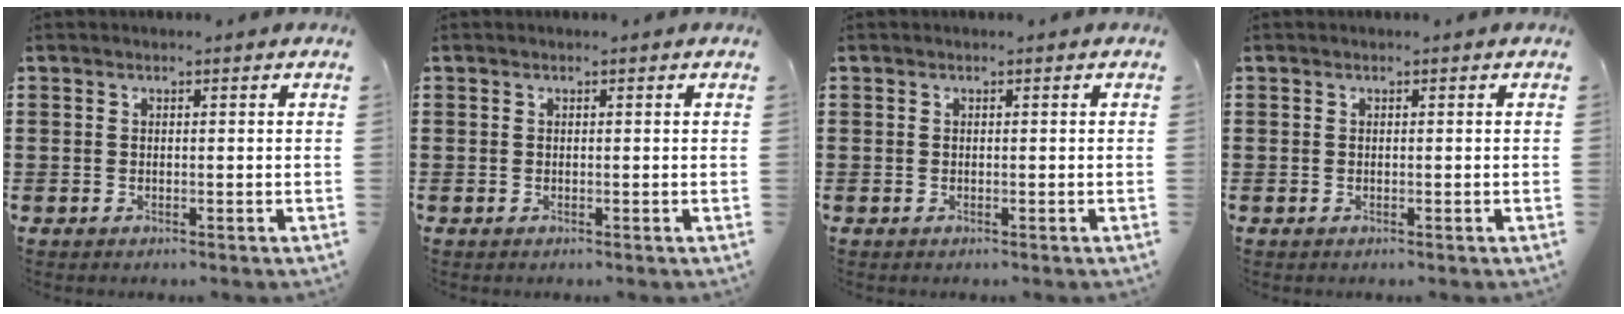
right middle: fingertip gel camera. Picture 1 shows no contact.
{"total": 0.0}
{"total": 0.0}
{"total": 0.0}